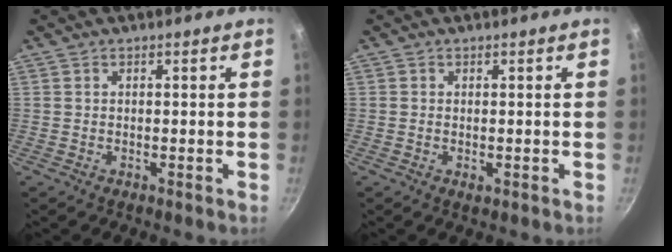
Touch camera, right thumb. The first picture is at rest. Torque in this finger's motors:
{"motor_torque": [-0.40, 0.50, -0.17, 0.43, 0.03]}